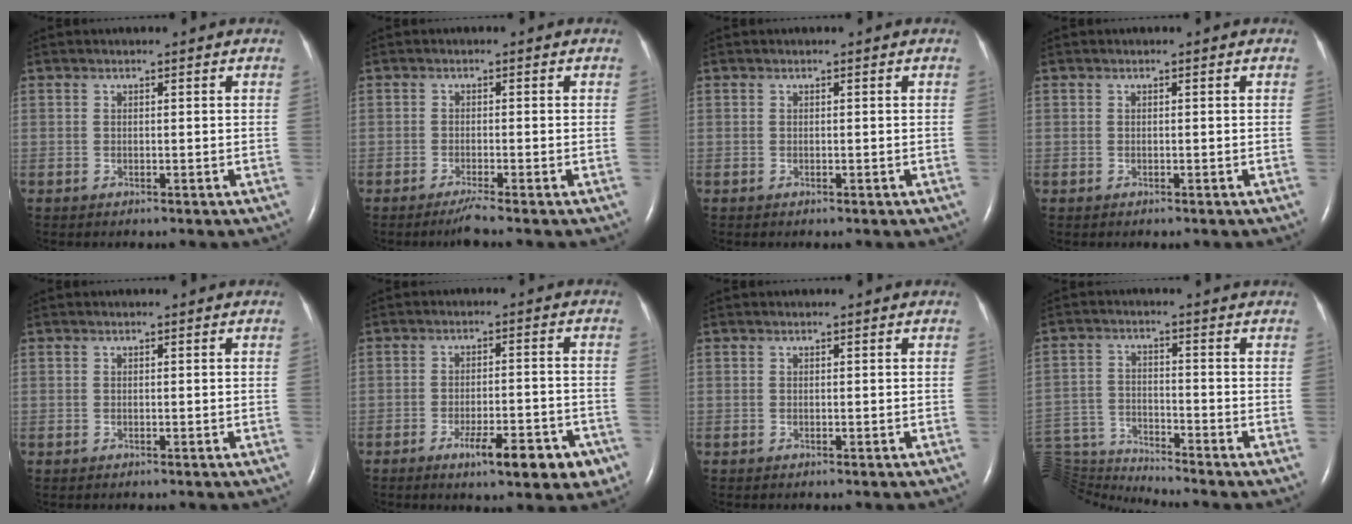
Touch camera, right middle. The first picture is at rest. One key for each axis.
{"total": 2.1, "fx": -1.7, "fy": -0.7, "fz": 1.2, "tx": -0.027, "ty": -0.004, "tz": -0.034}
{"total": 0.0}
{"total": 0.0}
{"total": 0.0}
{"total": 9.4, "fx": -5.3, "fy": 2.5, "fz": 7.3, "tx": -0.093, "ty": -0.002, "tz": -0.070}
{"total": 0.0}
{"total": 9.3, "fx": -9.0, "fy": -2.2, "fz": -0.3, "tx": -0.002, "ty": 0.017, "tz": -0.170}